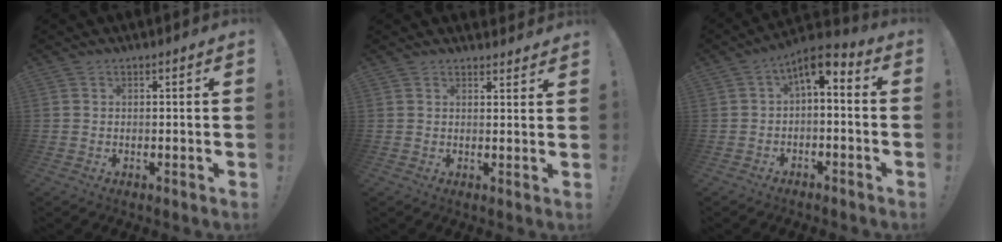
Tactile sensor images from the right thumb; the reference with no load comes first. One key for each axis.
{"total": 2.5, "fx": 2.2, "fy": 1.2, "fz": 0.1, "tx": 0.018, "ty": -0.016, "tz": 0.038}
{"total": 5.8, "fx": 0.7, "fy": 2.3, "fz": 5.3, "tx": -0.085, "ty": -0.003, "tz": 0.012}